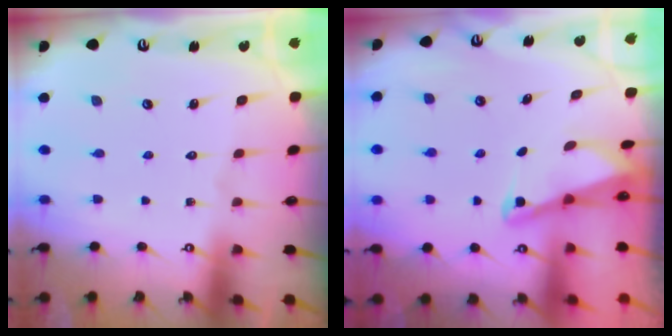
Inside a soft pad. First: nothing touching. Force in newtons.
{"total": 2.0, "press": 2.0, "slide": 0.4}